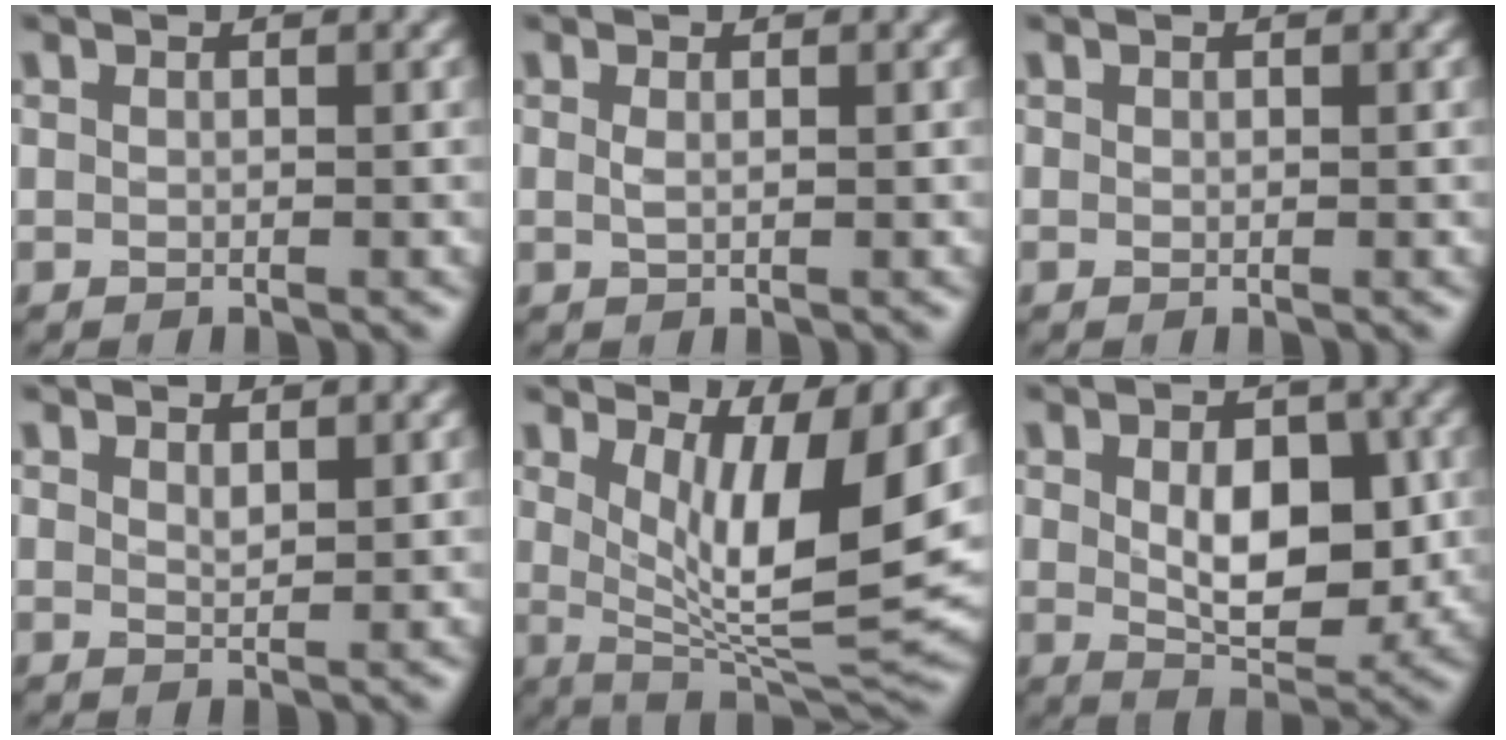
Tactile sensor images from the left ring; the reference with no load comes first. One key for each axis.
{"total": 0.7, "fx": 0.2, "fy": 0.2, "fz": 0.6, "tx": -0.014, "ty": 0.001, "tz": 0.003}
{"total": 0.0}
{"total": 1.0, "fx": 0.8, "fy": 0.2, "fz": 0.6, "tx": -0.013, "ty": -0.001, "tz": 0.015}
{"total": 10.5, "fx": 2.8, "fy": 3.0, "fz": 9.7, "tx": -0.150, "ty": -0.015, "tz": 0.053}
{"total": 6.5, "fx": 0.2, "fy": 3.8, "fz": 5.3, "tx": -0.081, "ty": -0.009, "tz": 0.009}